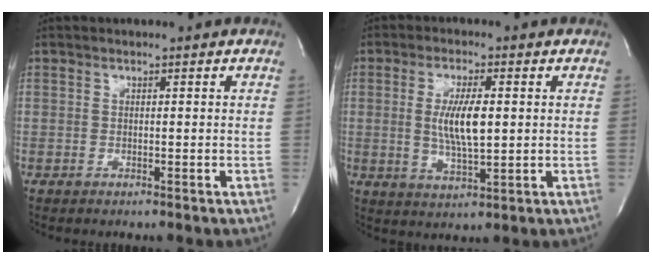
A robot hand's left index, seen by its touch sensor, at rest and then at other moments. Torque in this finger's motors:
{"motor_torque": [0.99, -0.22, 0.32, 0.07]}